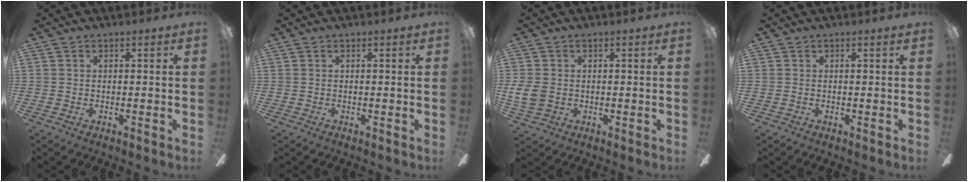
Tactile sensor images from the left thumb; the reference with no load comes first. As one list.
[{"total": 0.0}, {"total": 5.3, "force": [0.0, 4.1, 3.3], "torque": [-0.077, 0.004, 0.001]}, {"total": 0.0}]